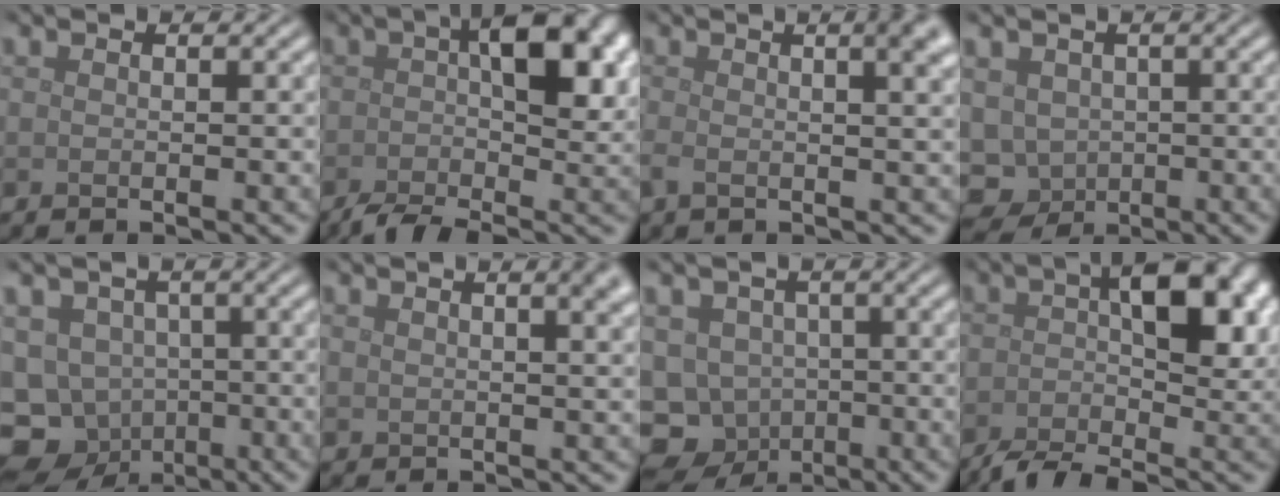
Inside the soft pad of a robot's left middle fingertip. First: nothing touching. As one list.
[{"total": 9.1, "force": [-1.2, 3.6, 8.2], "torque": [-0.130, 0.007, -0.037]}, {"total": 6.2, "force": [1.3, 2.7, 5.4], "torque": [-0.054, 0.014, 0.008]}, {"total": 4.8, "force": [-1.0, 4.4, 1.6], "torque": [-0.028, -0.006, -0.014]}, {"total": 11.8, "force": [-6.2, 9.4, 3.6], "torque": [-0.072, -0.037, -0.102]}, {"total": 5.2, "force": [2.9, 2.4, 3.6], "torque": [-0.021, 0.025, 0.024]}, {"total": 10.4, "force": [-5.6, 8.3, 2.8], "torque": [-0.051, -0.032, -0.095]}, {"total": 8.9, "force": [-2.1, 3.5, 7.9], "torque": [-0.122, 0.006, -0.053]}]